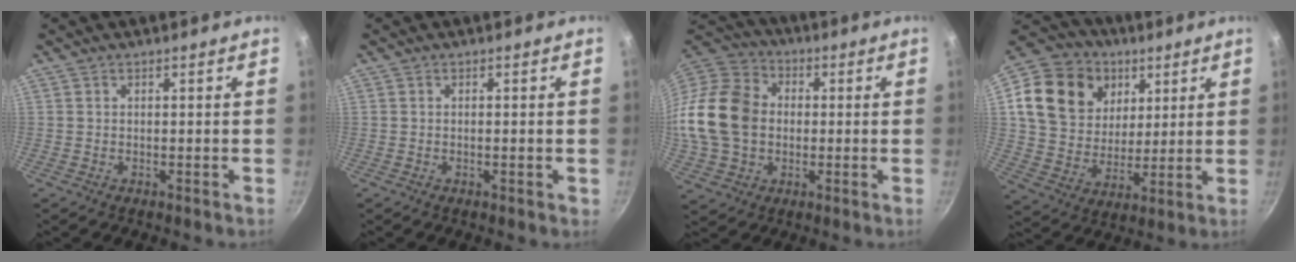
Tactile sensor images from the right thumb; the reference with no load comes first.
{"total": 0.9, "force": [-0.2, 0.3, 0.8], "torque": [-0.011, 0.002, -0.004]}
{"total": 18.3, "force": [-0.2, 14.5, 11.3], "torque": [-0.208, 0.029, -0.011]}
{"total": 20.6, "force": [7.9, 16.2, 9.9], "torque": [-0.171, -0.007, 0.143]}